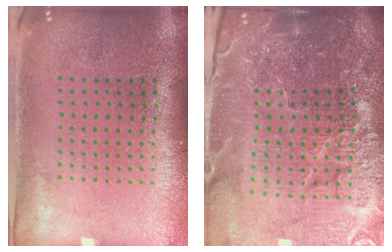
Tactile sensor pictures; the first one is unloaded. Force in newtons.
{"total": 6.3, "press": 5.6, "slide": 3.0}